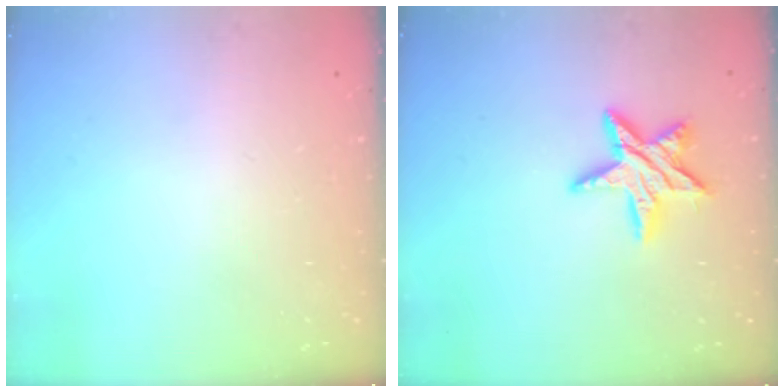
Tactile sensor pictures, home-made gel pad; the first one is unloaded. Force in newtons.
{"total": 11.0, "press": 10.9, "slide": 0.9}